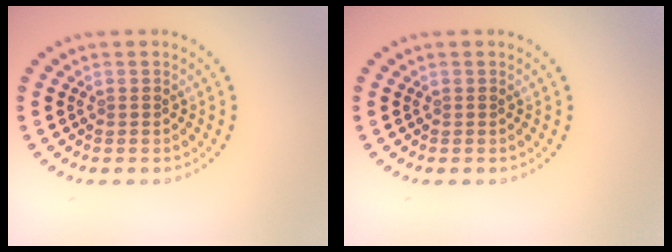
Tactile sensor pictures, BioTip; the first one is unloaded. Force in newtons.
{"total": 0.0}